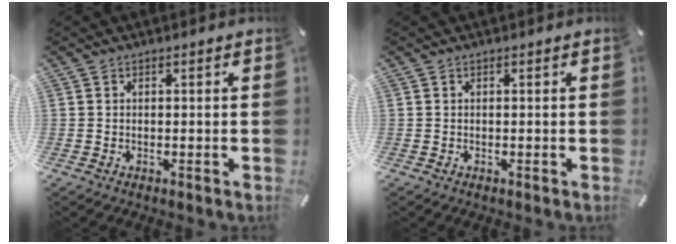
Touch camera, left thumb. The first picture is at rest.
{"total": 0.0}